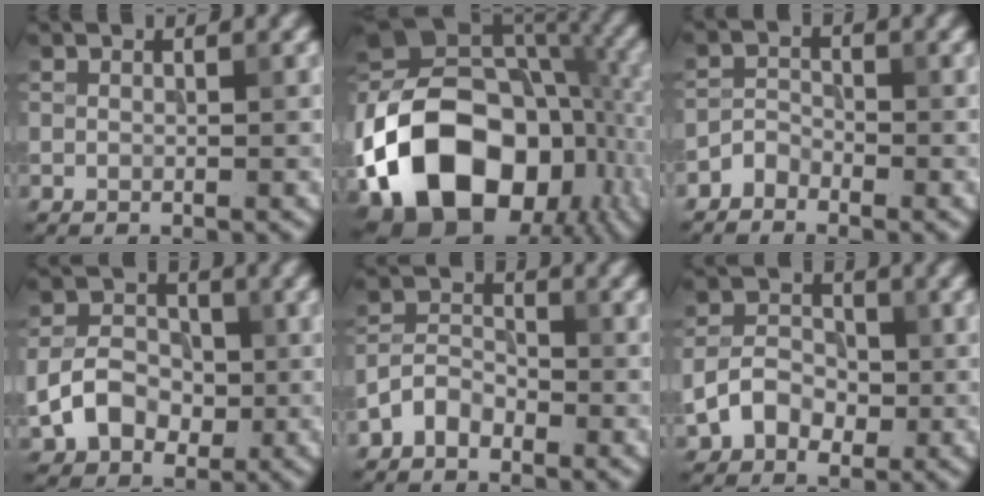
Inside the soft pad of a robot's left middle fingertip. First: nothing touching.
{"total": 17.9, "force": [-6.4, 12.3, 11.4], "torque": [-0.197, -0.005, -0.114]}
{"total": 1.6, "force": [-1.4, 0.7, 0.3], "torque": [-0.001, 0.009, -0.032]}
{"total": 5.2, "force": [-1.0, 4.1, 3.1], "torque": [-0.061, 0.001, -0.017]}
{"total": 2.9, "force": [-1.9, 1.7, 1.3], "torque": [-0.023, 0.011, -0.044]}
{"total": 4.3, "force": [-1.0, 3.3, 2.6], "torque": [-0.049, 0.002, -0.021]}